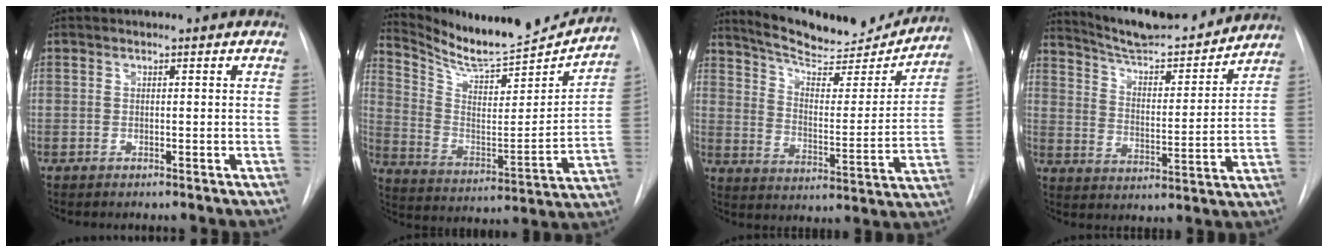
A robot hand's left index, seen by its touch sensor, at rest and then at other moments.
{"total": 18.3, "force": [17.7, 1.2, 4.5], "torque": [-0.091, -0.064, 0.275]}
{"total": 19.9, "force": [18.5, 3.7, 6.3], "torque": [-0.095, -0.030, 0.260]}
{"total": 18.8, "force": [17.5, 2.6, 6.5], "torque": [-0.100, -0.005, 0.258]}